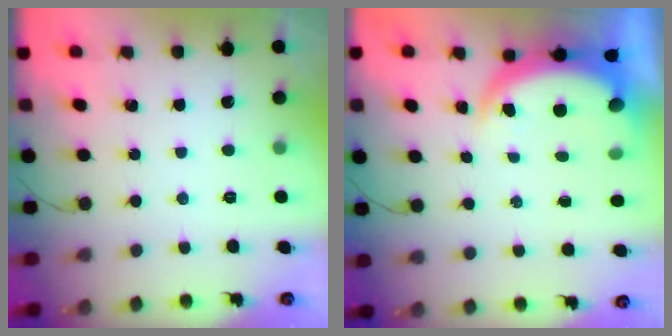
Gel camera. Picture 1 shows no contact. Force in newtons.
{"total": 6.8, "press": 6.7, "slide": 0.9}